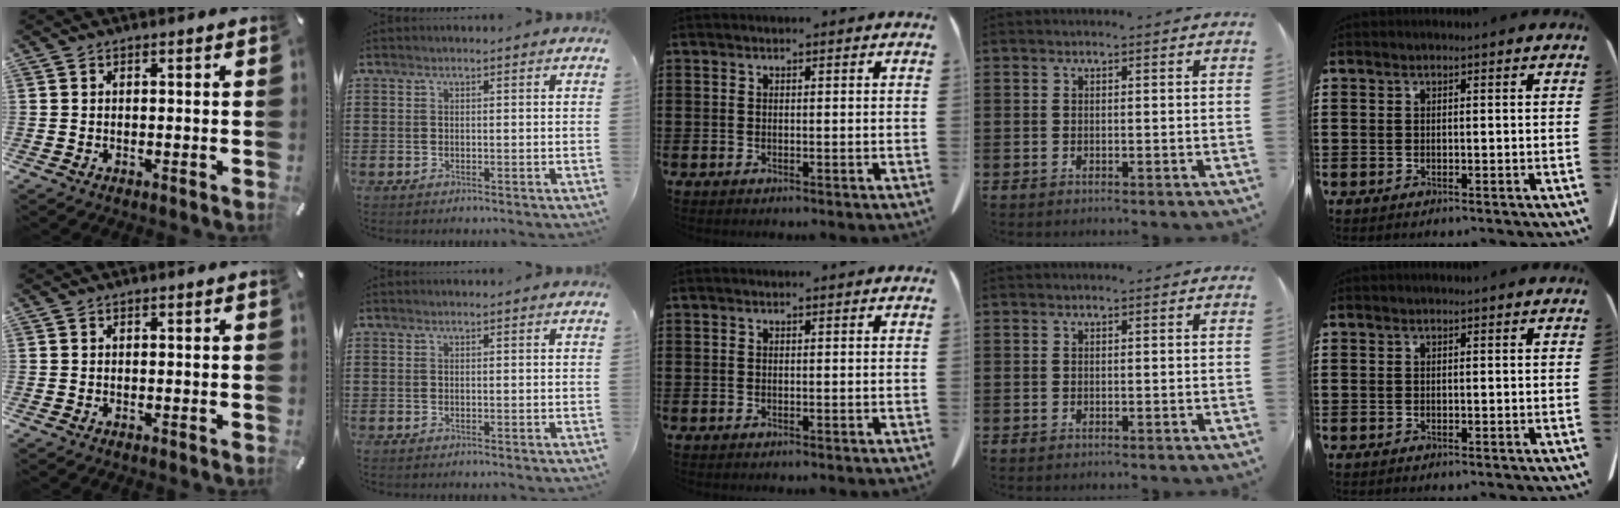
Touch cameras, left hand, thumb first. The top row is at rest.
{}